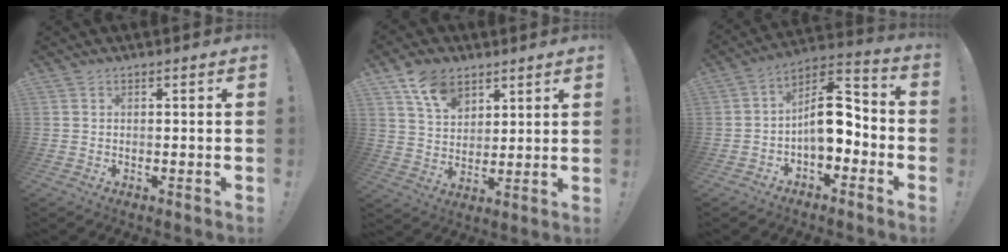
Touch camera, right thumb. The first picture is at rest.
{"total": 10.6, "force": [6.8, 6.5, 4.9], "torque": [-0.080, -0.031, 0.128]}
{"total": 12.8, "force": [-1.7, 8.2, 9.7], "torque": [-0.145, 0.018, -0.024]}